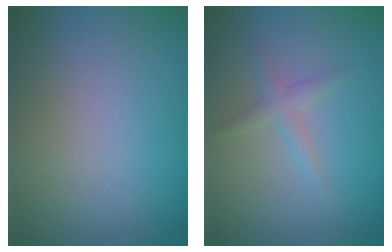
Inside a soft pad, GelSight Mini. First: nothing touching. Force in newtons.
{"total": 1.6, "press": 1.6, "slide": 0.1}